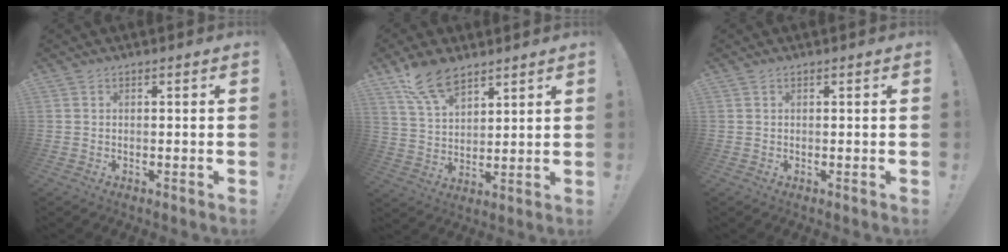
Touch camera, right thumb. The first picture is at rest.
{"total": 11.2, "force": [8.3, 5.3, 5.4], "torque": [-0.113, -0.040, 0.161]}
{"total": 0.0}